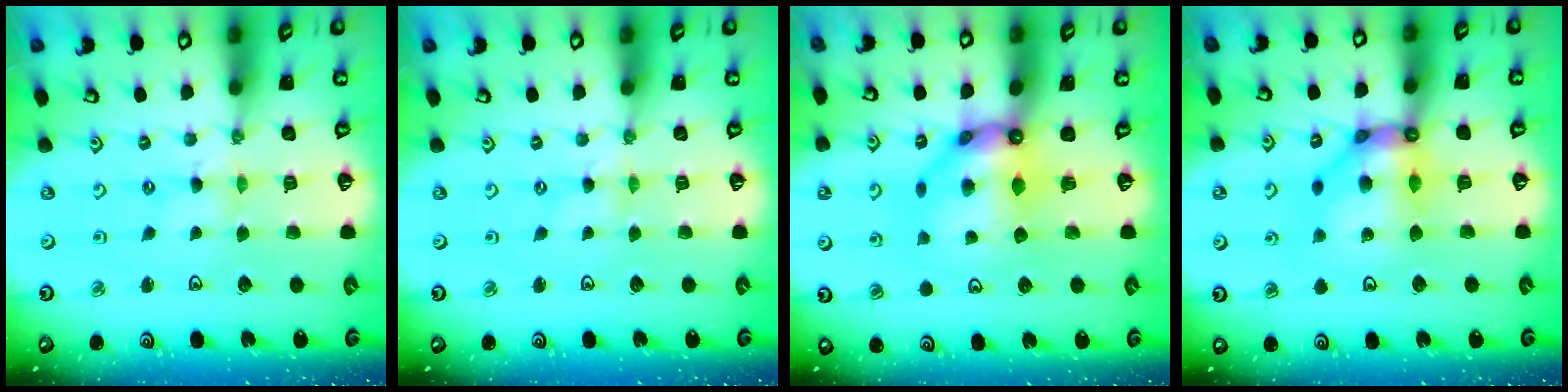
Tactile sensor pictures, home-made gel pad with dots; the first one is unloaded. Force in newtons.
{"total": 0.0}
{"total": 10.8, "press": 10.7, "slide": 1.1}
{"total": 11.4, "press": 11.2, "slide": 1.7}